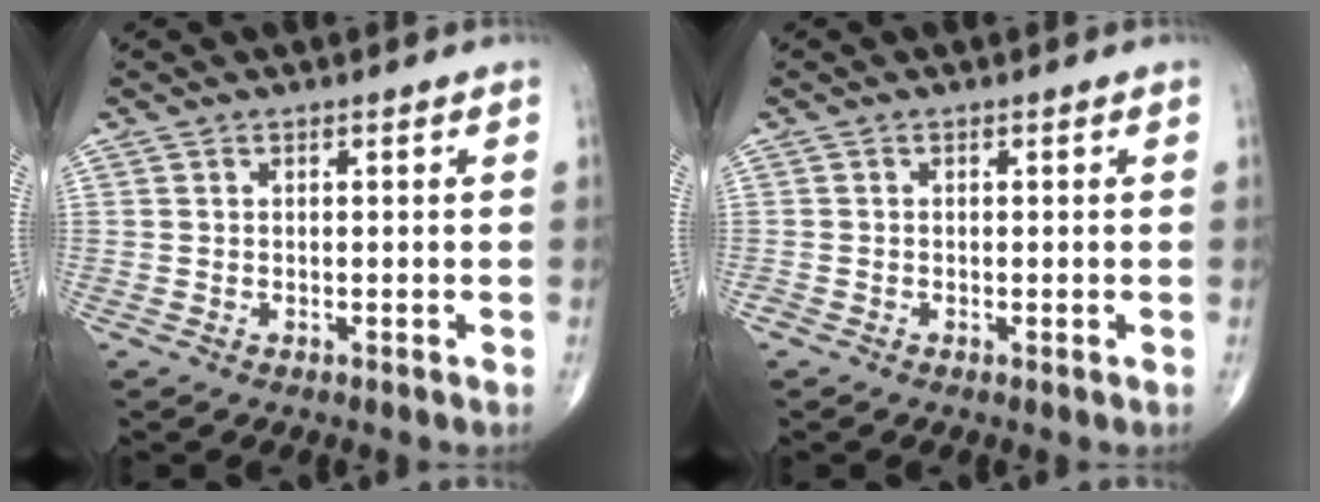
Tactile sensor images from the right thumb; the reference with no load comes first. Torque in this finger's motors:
{"motor_torque": [0.41, 0.17, -0.11, -0.27, 0.03]}